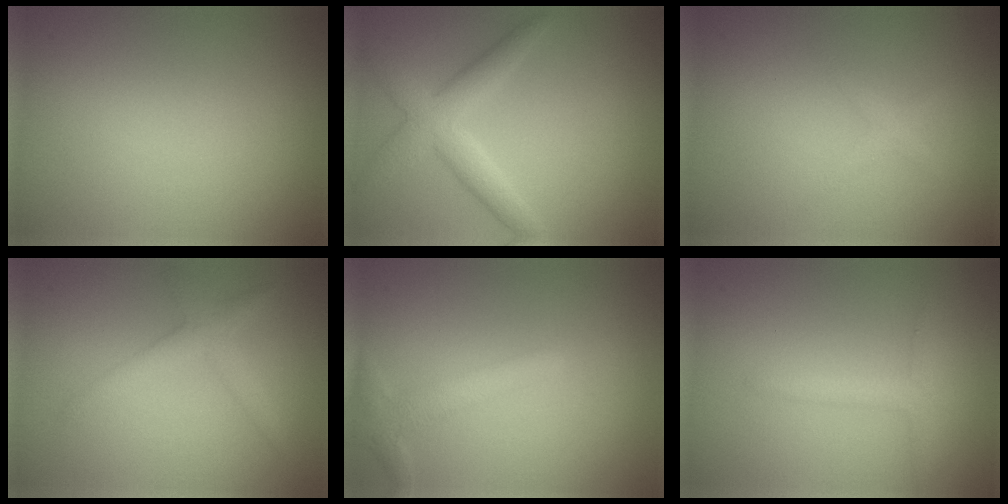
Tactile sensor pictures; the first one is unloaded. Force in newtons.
{"total": 3.7, "press": 3.7, "slide": 0.1}
{"total": 1.0, "press": 1.0, "slide": 0.0}
{"total": 2.4, "press": 2.4, "slide": 0.2}
{"total": 2.1, "press": 2.1, "slide": 0.1}
{"total": 1.7, "press": 1.7, "slide": 0.1}